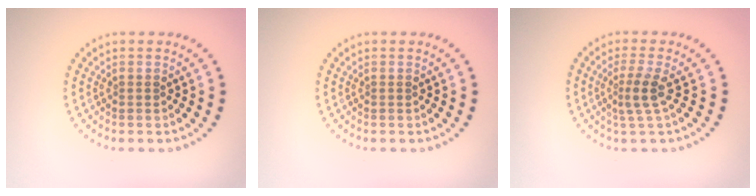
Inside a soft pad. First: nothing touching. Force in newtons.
{"total": 0.0}
{"total": 2.3, "press": 1.7, "slide": 1.6}